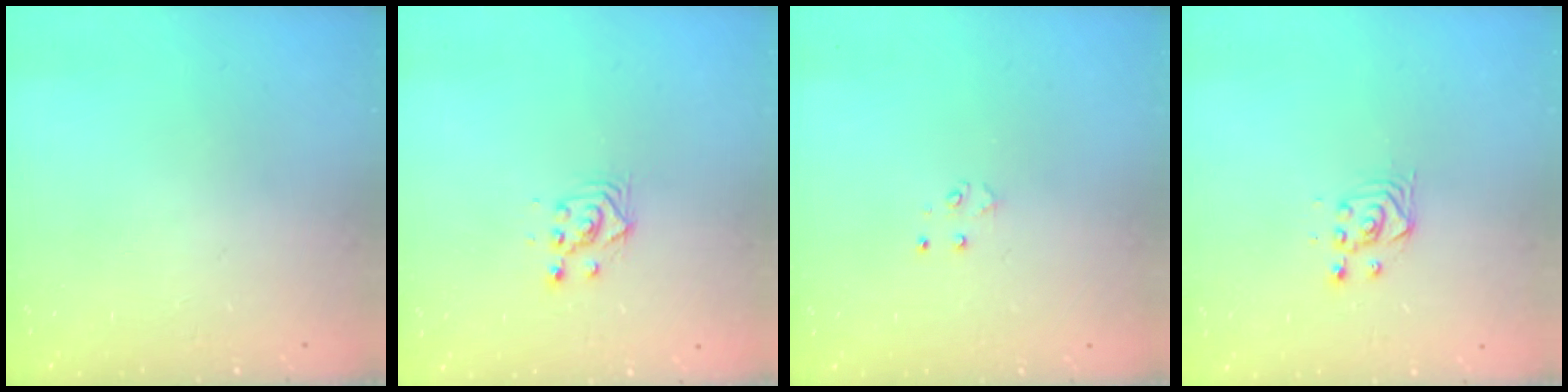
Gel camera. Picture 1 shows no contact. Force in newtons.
{"total": 2.8, "press": 2.8, "slide": 0.1}
{"total": 3.1, "press": 3.1, "slide": 0.6}
{"total": 3.3, "press": 3.3, "slide": 0.3}